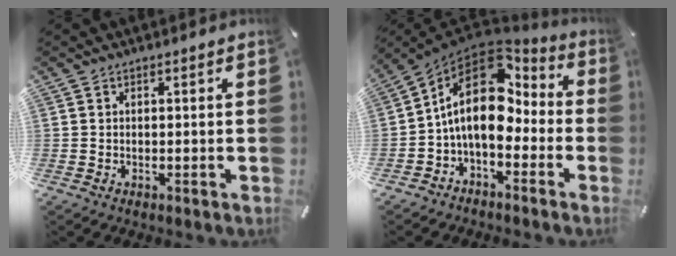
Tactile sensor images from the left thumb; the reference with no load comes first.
{"total": 15.4, "force": [1.2, 10.1, 11.6], "torque": [-0.219, -0.006, 0.018]}